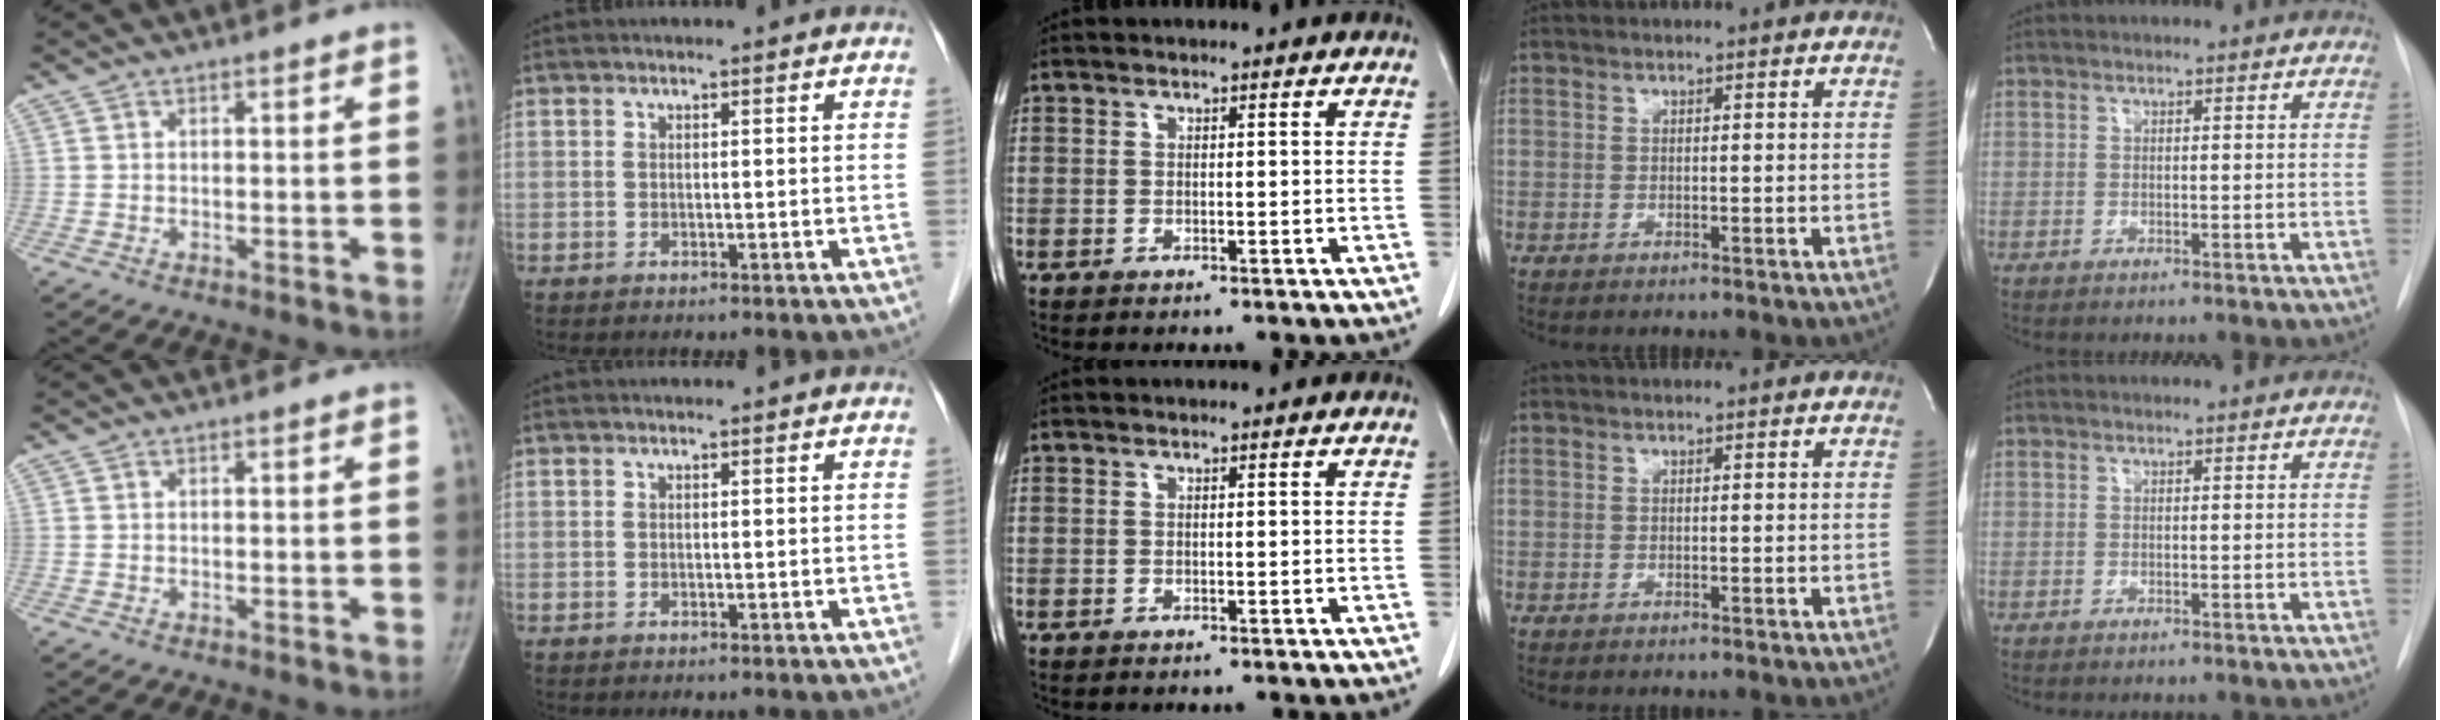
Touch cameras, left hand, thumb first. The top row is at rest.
{}